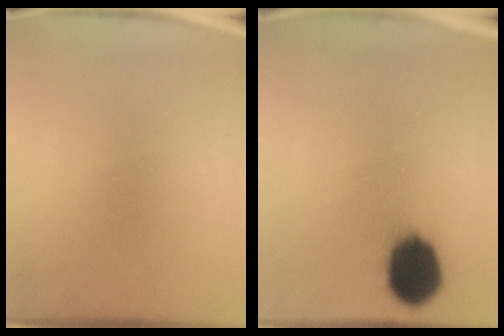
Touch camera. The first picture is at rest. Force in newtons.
{"total": 15.0}